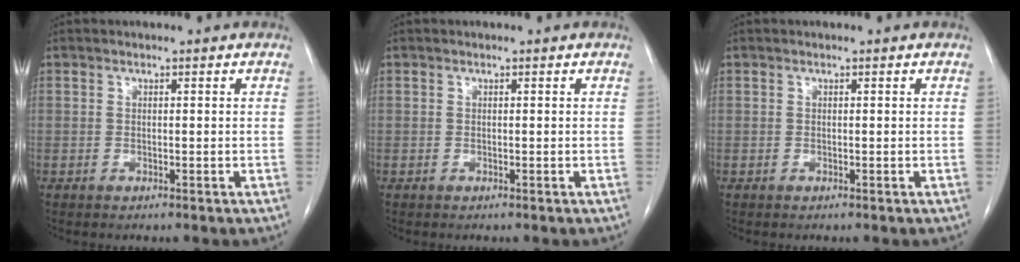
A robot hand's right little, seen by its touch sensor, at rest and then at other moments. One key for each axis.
{"total": 0.0}
{"total": 0.0}